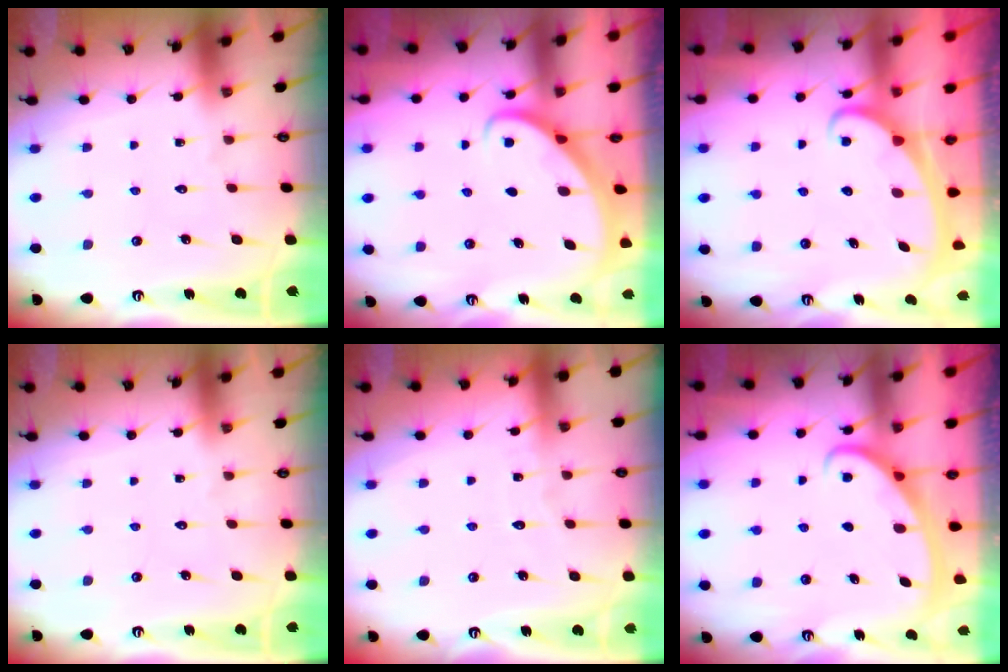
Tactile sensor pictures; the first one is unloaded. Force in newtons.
{"total": 2.7, "press": 2.7, "slide": 0.2}
{"total": 2.4, "press": 2.4, "slide": 0.3}
{"total": 0.0}
{"total": 3.3, "press": 3.3, "slide": 0.4}
{"total": 2.9, "press": 2.9, "slide": 0.4}